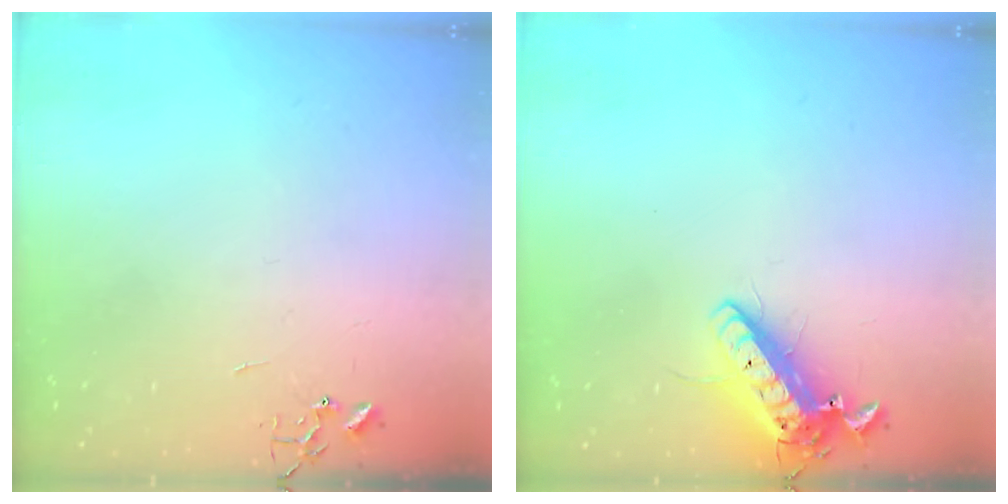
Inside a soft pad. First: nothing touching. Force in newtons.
{"total": 14.4, "press": 14.1, "slide": 2.7}